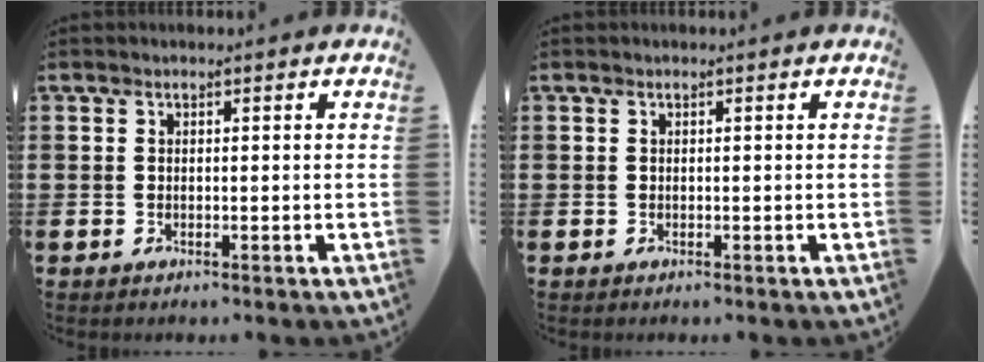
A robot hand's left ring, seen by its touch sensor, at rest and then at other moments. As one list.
[{"total": 0.0}]